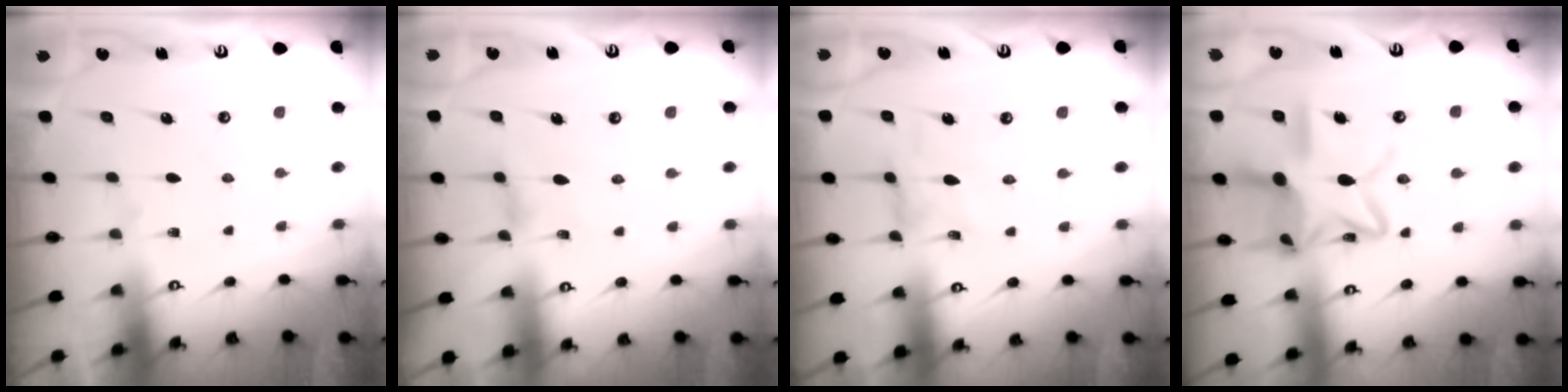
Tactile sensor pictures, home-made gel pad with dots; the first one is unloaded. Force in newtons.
{"total": 1.4, "press": 1.3, "slide": 0.3}
{"total": 0.7, "press": 0.7, "slide": 0.3}
{"total": 17.2, "press": 17.1, "slide": 1.3}